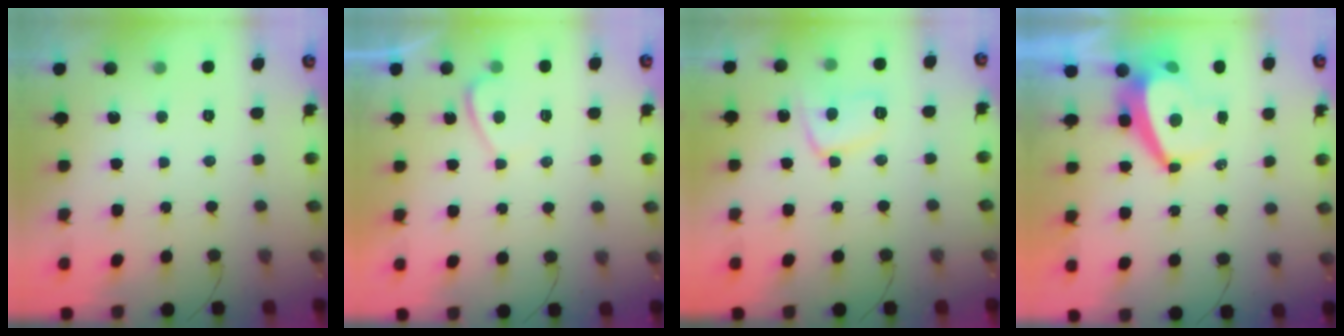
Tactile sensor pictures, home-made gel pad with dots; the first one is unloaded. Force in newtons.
{"total": 0.0}
{"total": 9.7, "press": 9.7, "slide": 0.7}
{"total": 6.3, "press": 6.2, "slide": 0.8}